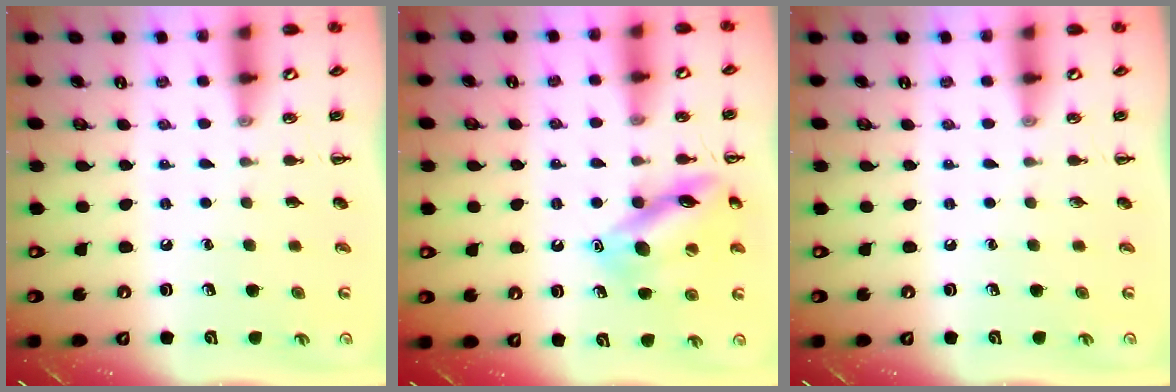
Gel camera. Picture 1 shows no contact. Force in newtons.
{"total": 13.4, "press": 13.3, "slide": 0.8}
{"total": 0.0}